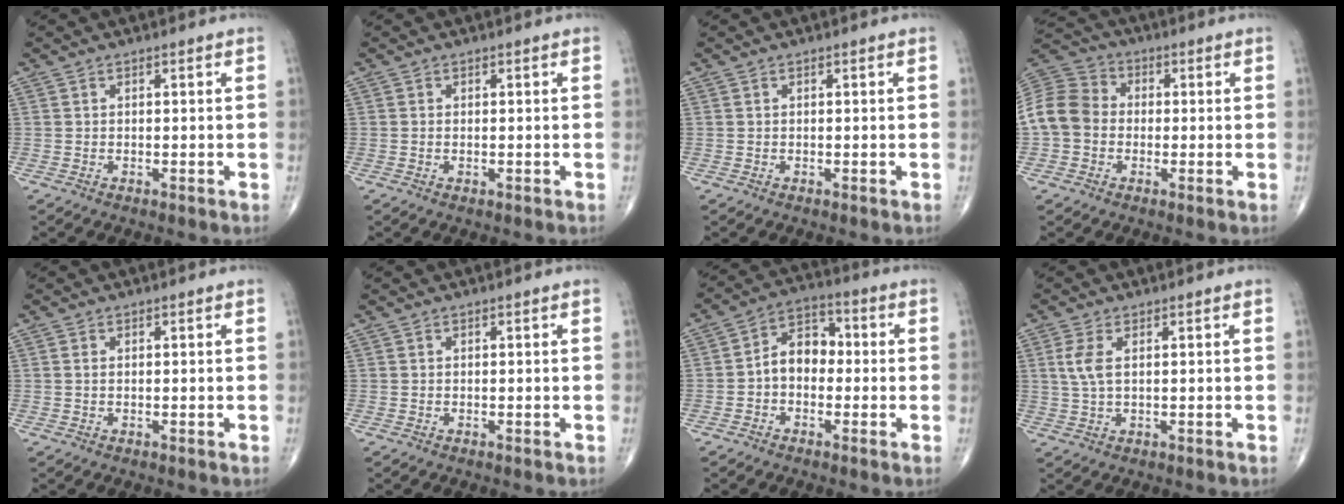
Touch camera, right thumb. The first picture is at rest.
{"total": 0.6, "force": [-0.1, 0.2, 0.5], "torque": [-0.014, -0.002, -0.002]}
{"total": 0.0}
{"total": 10.8, "force": [-1.0, 9.1, 5.8], "torque": [-0.109, 0.033, -0.031]}
{"total": 0.7, "force": [0.2, 0.3, 0.5], "torque": [-0.012, 0.005, 0.005]}
{"total": 0.0}
{"total": 7.8, "force": [-0.9, 5.6, 5.4], "torque": [-0.066, 0.031, -0.032]}
{"total": 4.2, "force": [1.1, 1.8, 3.6], "torque": [-0.089, 0.002, 0.026]}